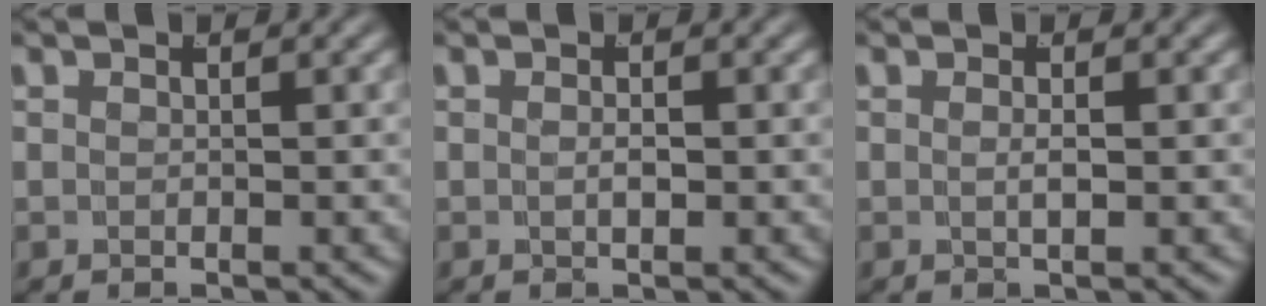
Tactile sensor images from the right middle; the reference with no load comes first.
{"total": 0.7, "force": [-0.2, 0.0, 0.6], "torque": [-0.016, -0.009, 0.002]}
{"total": 0.8, "force": [-0.1, -0.3, 0.8], "torque": [-0.016, -0.008, 0.002]}